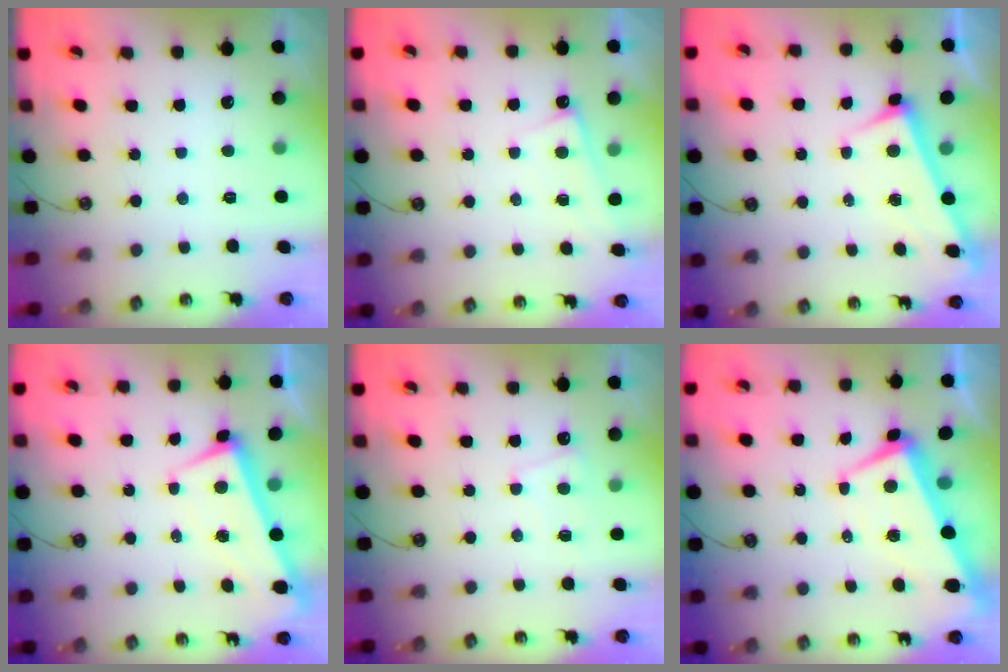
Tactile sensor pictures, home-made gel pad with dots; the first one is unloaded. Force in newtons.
{"total": 0.8, "press": 0.8, "slide": 0.2}
{"total": 3.0, "press": 3.0, "slide": 0.2}
{"total": 1.5, "press": 0.6, "slide": 1.4}
{"total": 1.7, "press": 1.6, "slide": 0.4}
{"total": 2.0, "press": 1.6, "slide": 1.2}